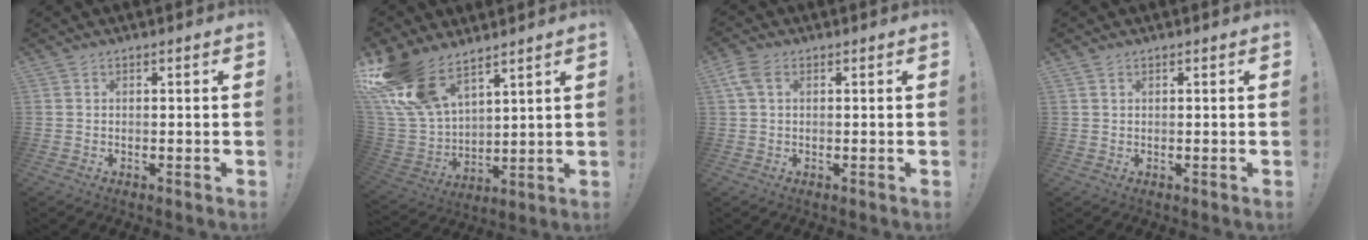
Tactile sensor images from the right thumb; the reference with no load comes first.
{"total": 17.4, "force": [12.1, 9.0, 8.8], "torque": [-0.177, -0.073, 0.232]}
{"total": 4.1, "force": [1.5, 2.3, 3.0], "torque": [-0.063, 0.007, 0.031]}
{"total": 0.7, "force": [0.5, 0.3, 0.4], "torque": [-0.011, 0.001, 0.011]}